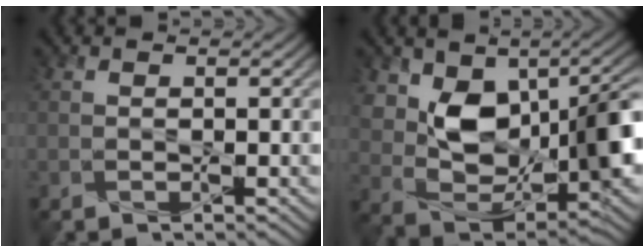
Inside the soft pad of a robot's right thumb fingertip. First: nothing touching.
{"total": 12.9, "force": [2.1, 8.5, 9.5], "torque": [-0.144, -0.022, 0.048]}